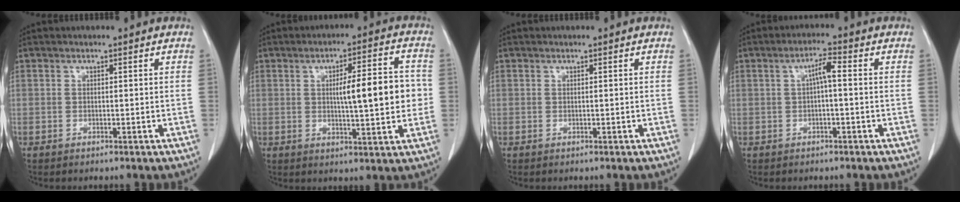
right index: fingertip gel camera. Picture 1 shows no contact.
{"total": 10.1, "force": [0.3, 1.9, 9.9], "torque": [-0.139, 0.016, 0.007]}
{"total": 0.0}
{"total": 3.3, "force": [0.1, 0.5, 3.3], "torque": [-0.057, 0.012, 0.002]}